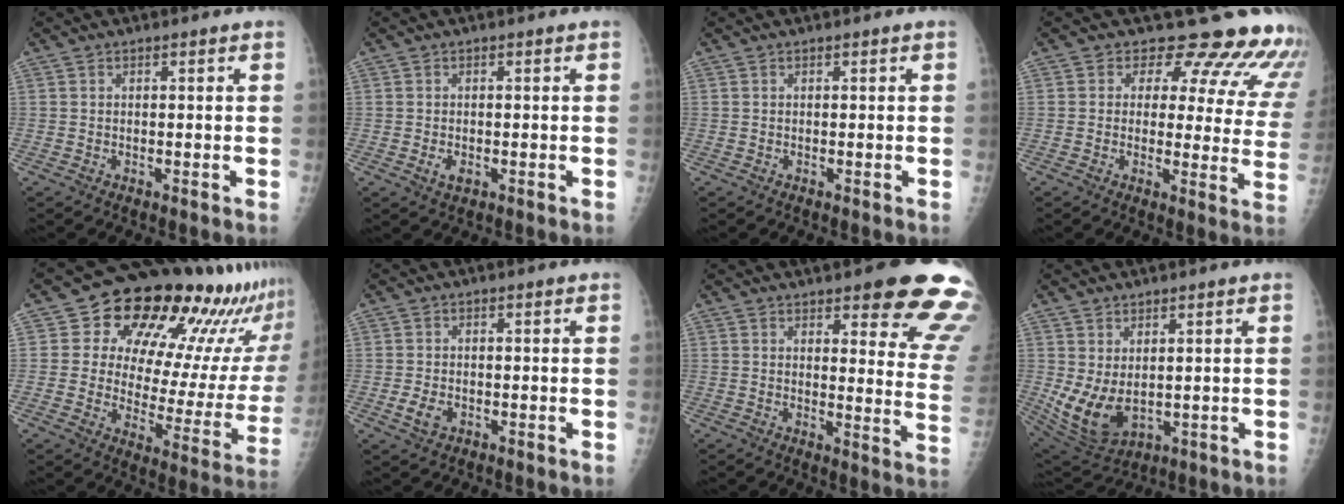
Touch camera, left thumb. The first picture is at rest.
{"total": 2.1, "force": [-0.6, 1.3, 1.5], "torque": [-0.024, -0.002, -0.007]}
{"total": 0.0}
{"total": 16.6, "force": [14.3, 6.5, 5.3], "torque": [-0.011, -0.099, 0.141]}
{"total": 23.7, "force": [16.9, 9.9, 13.2], "torque": [-0.144, -0.086, 0.225]}
{"total": 3.0, "force": [-0.9, 2.1, 1.9], "torque": [-0.037, 0.000, -0.013]}
{"total": 17.6, "force": [11.9, 4.8, 12.1], "torque": [-0.107, -0.065, 0.132]}
{"total": 9.6, "force": [0.9, 5.9, 7.5], "torque": [-0.136, -0.021, 0.041]}